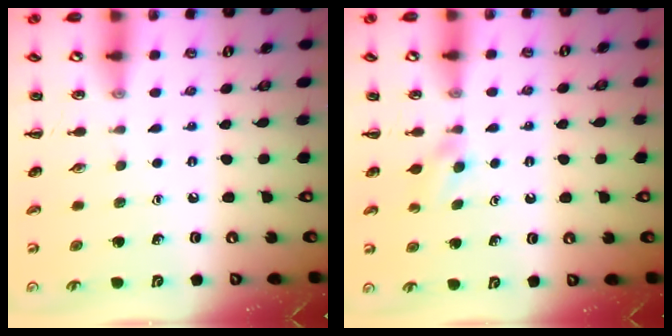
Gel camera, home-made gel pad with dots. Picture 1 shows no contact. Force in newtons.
{"total": 2.0, "press": 1.8, "slide": 0.9}